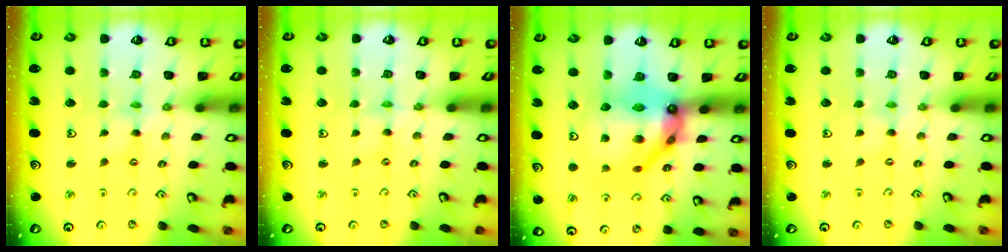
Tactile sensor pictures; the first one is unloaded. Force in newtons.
{"total": 0.0}
{"total": 17.7, "press": 17.6, "slide": 1.8}
{"total": 0.0}